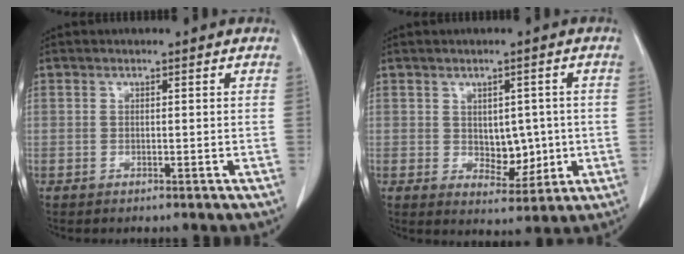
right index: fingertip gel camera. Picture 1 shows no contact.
{"total": 5.6, "force": [0.0, 3.6, 4.3], "torque": [-0.051, 0.003, 0.016]}